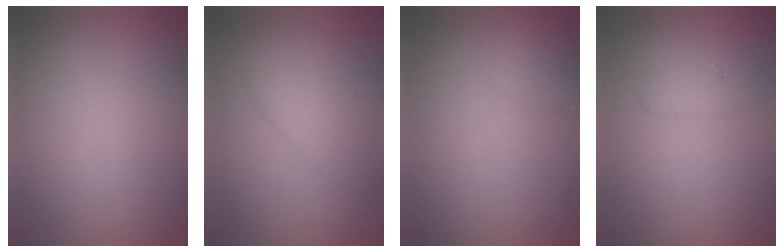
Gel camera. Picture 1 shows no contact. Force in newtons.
{"total": 2.5, "press": 2.5, "slide": 0.3}
{"total": 1.6, "press": 1.6, "slide": 0.1}
{"total": 1.5, "press": 1.5, "slide": 0.1}